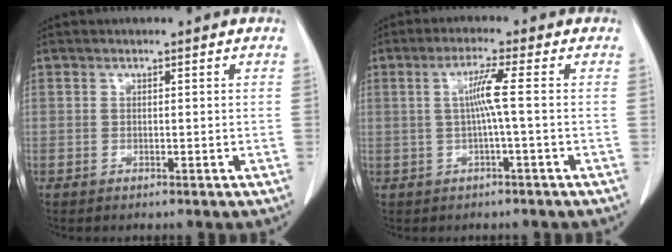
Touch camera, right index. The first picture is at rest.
{"total": 4.2, "force": [0.1, -0.9, 4.1], "torque": [-0.081, 0.006, 0.001]}